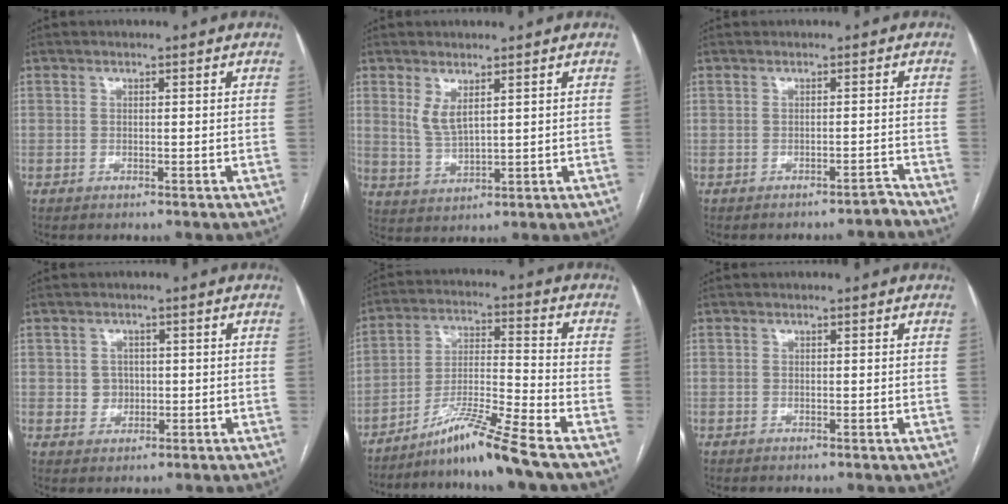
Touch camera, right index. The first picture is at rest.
{"total": 3.8, "force": [2.0, 1.3, 3.0], "torque": [-0.067, -0.007, 0.049]}
{"total": 2.7, "force": [-2.6, -0.5, -0.4], "torque": [0.020, -0.002, -0.032]}
{"total": 2.5, "force": [0.0, 2.4, 0.7], "torque": [-0.005, 0.004, 0.003]}
{"total": 10.0, "force": [-7.9, -1.8, 5.9], "torque": [-0.117, -0.012, -0.141]}
{"total": 0.0}